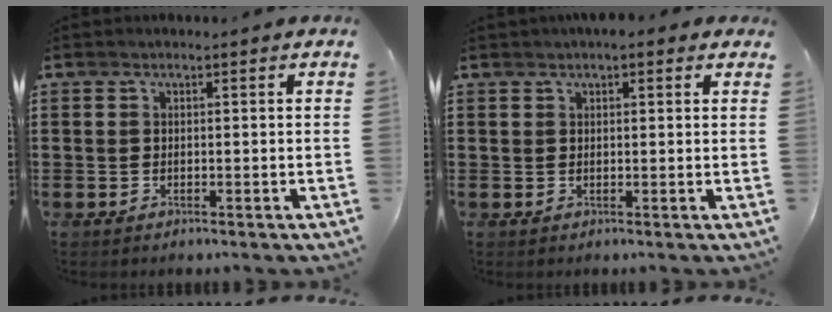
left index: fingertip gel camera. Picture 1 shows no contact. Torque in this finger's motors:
{"motor_torque": [2.14, 0.00, 0.31, -0.05]}